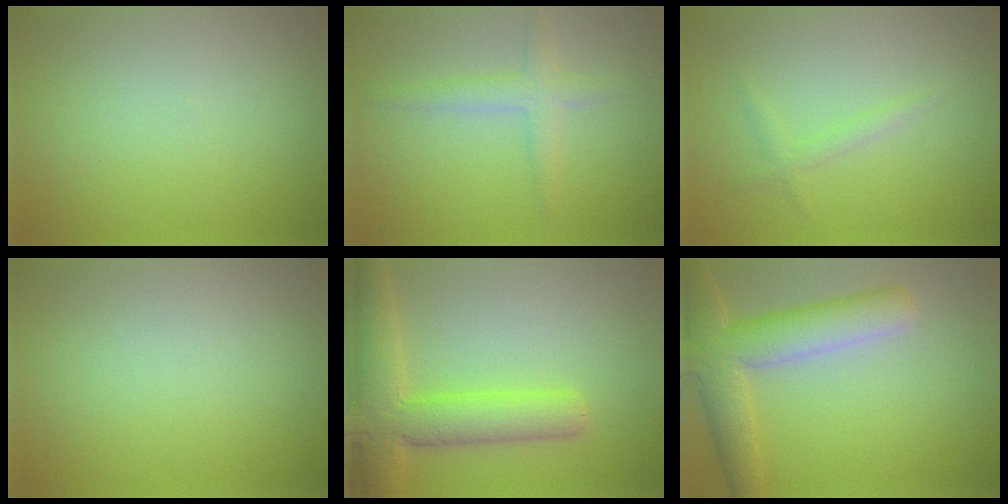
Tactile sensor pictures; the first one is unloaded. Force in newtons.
{"total": 2.2, "press": 2.2, "slide": 0.0}
{"total": 1.1, "press": 1.1, "slide": 0.2}
{"total": 0.0}
{"total": 6.9, "press": 6.8, "slide": 0.4}
{"total": 6.5, "press": 6.5, "slide": 0.3}